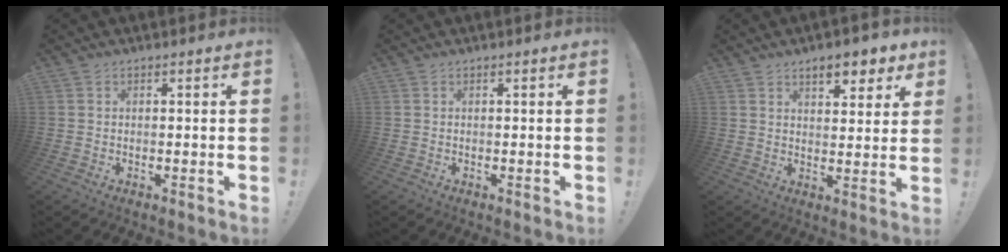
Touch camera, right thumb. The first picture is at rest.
{"total": 0.0}
{"total": 7.4, "force": [5.0, 3.0, 4.6], "torque": [-0.058, -0.024, 0.086]}